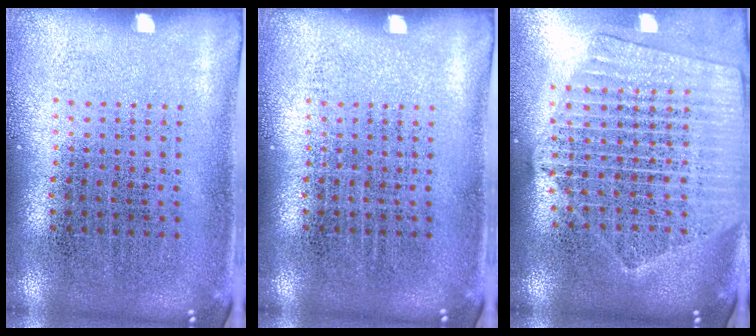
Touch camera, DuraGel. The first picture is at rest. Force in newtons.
{"total": 0.0}
{"total": 2.2, "press": 1.9, "slide": 1.1}